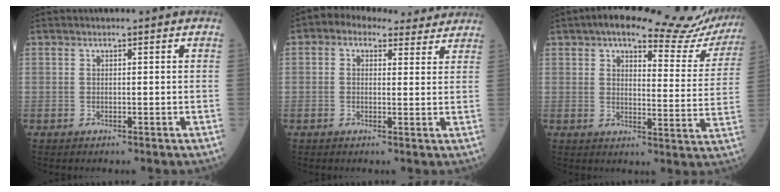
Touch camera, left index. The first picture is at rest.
{"total": 7.6, "force": [5.8, 4.1, 2.8], "torque": [-0.039, 0.034, 0.072]}
{"total": 18.0, "force": [16.3, 4.0, 6.6], "torque": [-0.067, -0.023, 0.181]}